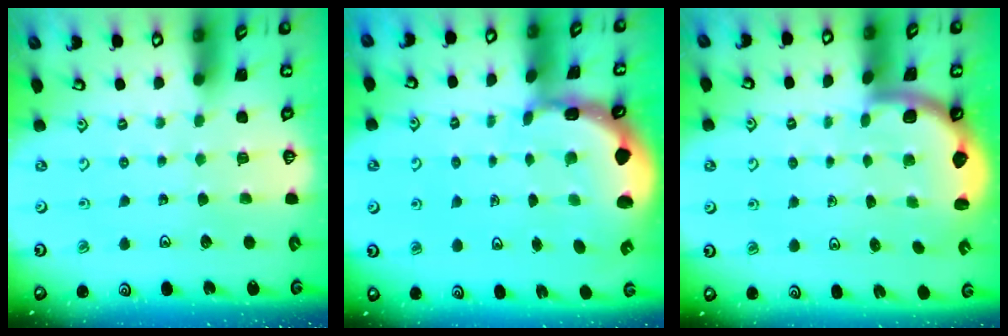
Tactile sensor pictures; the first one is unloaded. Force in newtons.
{"total": 2.5, "press": 2.4, "slide": 0.9}
{"total": 1.7, "press": 1.7, "slide": 0.2}